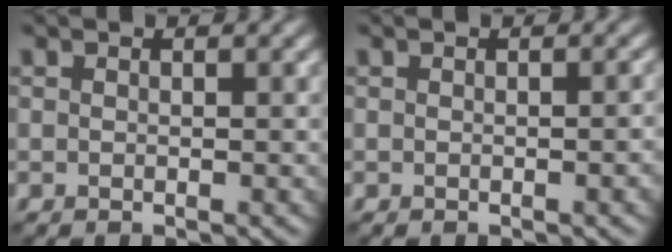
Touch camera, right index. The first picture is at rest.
{"total": 1.5, "force": [-0.2, 0.4, 1.5], "torque": [-0.013, 0.001, -0.003]}